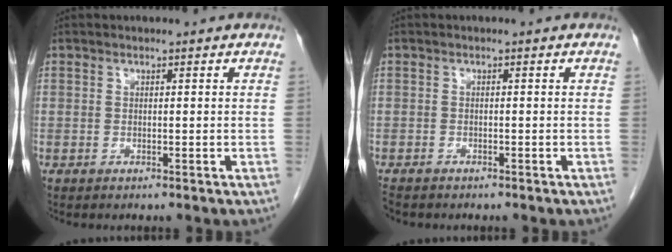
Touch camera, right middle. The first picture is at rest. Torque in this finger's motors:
{"motor_torque": [1.16, -0.96, 0.01, 0.04]}